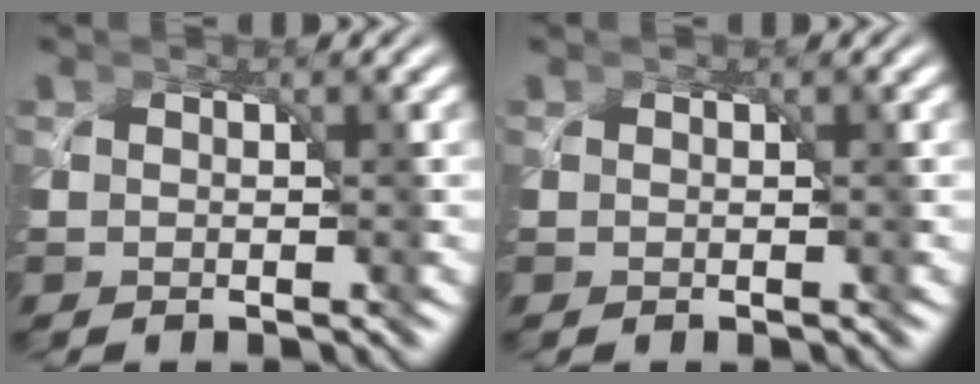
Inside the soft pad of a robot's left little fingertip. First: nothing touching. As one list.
[{"total": 0.0}]